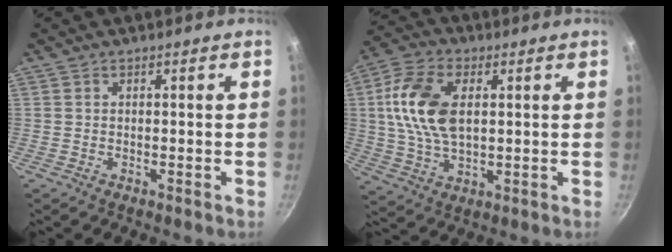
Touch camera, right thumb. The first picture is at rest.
{"total": 13.6, "force": [2.2, 8.1, 10.7], "torque": [-0.196, 0.004, 0.036]}